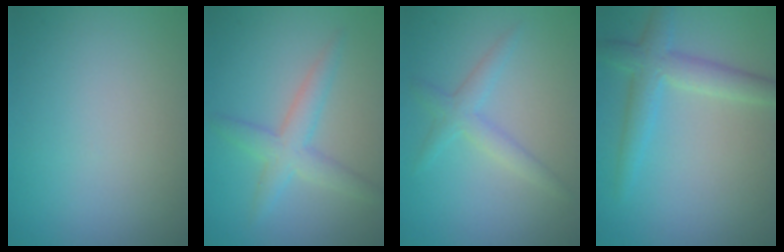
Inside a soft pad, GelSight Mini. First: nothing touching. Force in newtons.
{"total": 3.2, "press": 3.2, "slide": 0.0}
{"total": 2.2, "press": 2.2, "slide": 0.1}
{"total": 3.6, "press": 3.6, "slide": 0.1}